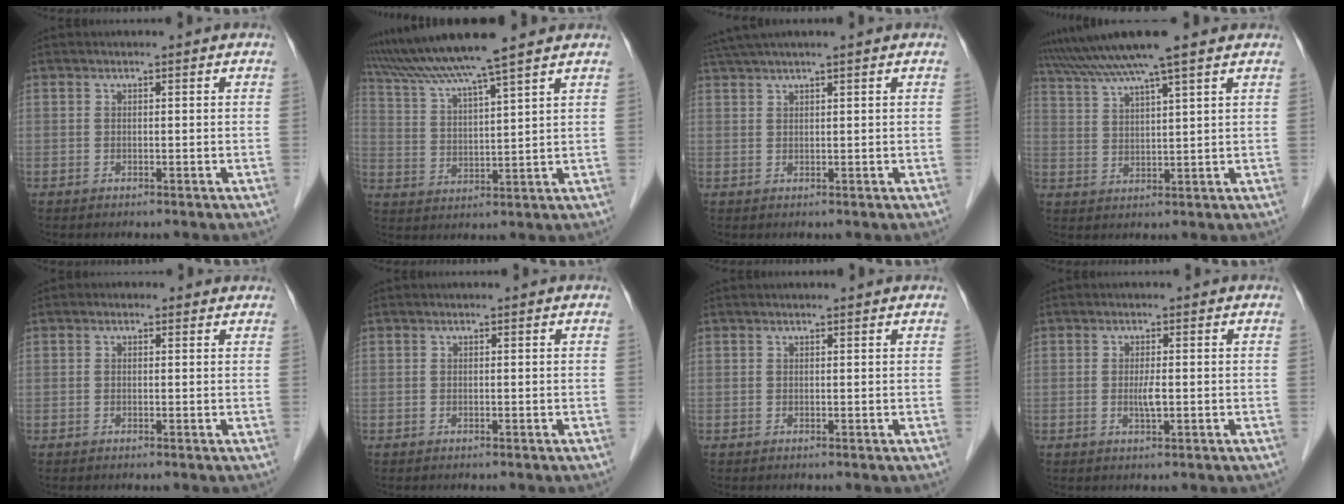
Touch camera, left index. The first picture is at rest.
{"total": 11.9, "force": [10.1, -1.3, 6.2], "torque": [-0.116, 0.021, 0.177]}
{"total": 4.8, "force": [3.9, -0.8, 2.7], "torque": [-0.047, 0.033, 0.074]}
{"total": 10.0, "force": [8.3, -1.1, 5.4], "torque": [-0.103, 0.029, 0.138]}
{"total": 0.9, "force": [0.4, 0.7, 0.3], "torque": [-0.006, 0.004, -0.001]}
{"total": 0.0}
{"total": 0.9, "force": [0.9, 0.0, 0.2], "torque": [-0.007, 0.007, 0.012]}
{"total": 2.0, "force": [-0.3, 0.2, 2.0], "torque": [-0.041, -0.003, -0.003]}